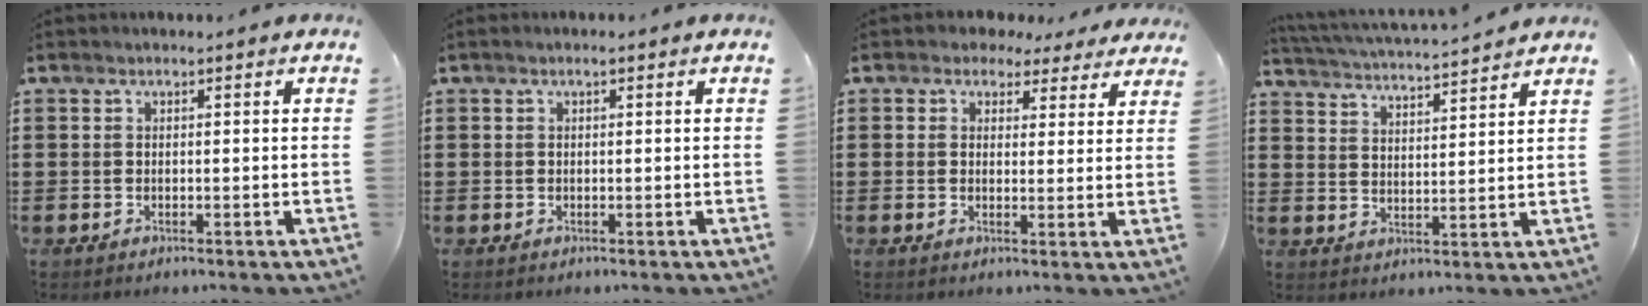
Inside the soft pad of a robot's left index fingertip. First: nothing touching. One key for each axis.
{"total": 0.7, "fx": 0.2, "fy": 0.1, "fz": 0.7, "tx": -0.013, "ty": 0.000, "tz": 0.003}
{"total": 3.0, "fx": 2.3, "fy": 1.8, "fz": 0.7, "tx": -0.018, "ty": -0.002, "tz": 0.041}
{"total": 4.1, "fx": 4.0, "fy": -0.4, "fz": 0.8, "tx": -0.035, "ty": -0.029, "tz": 0.065}